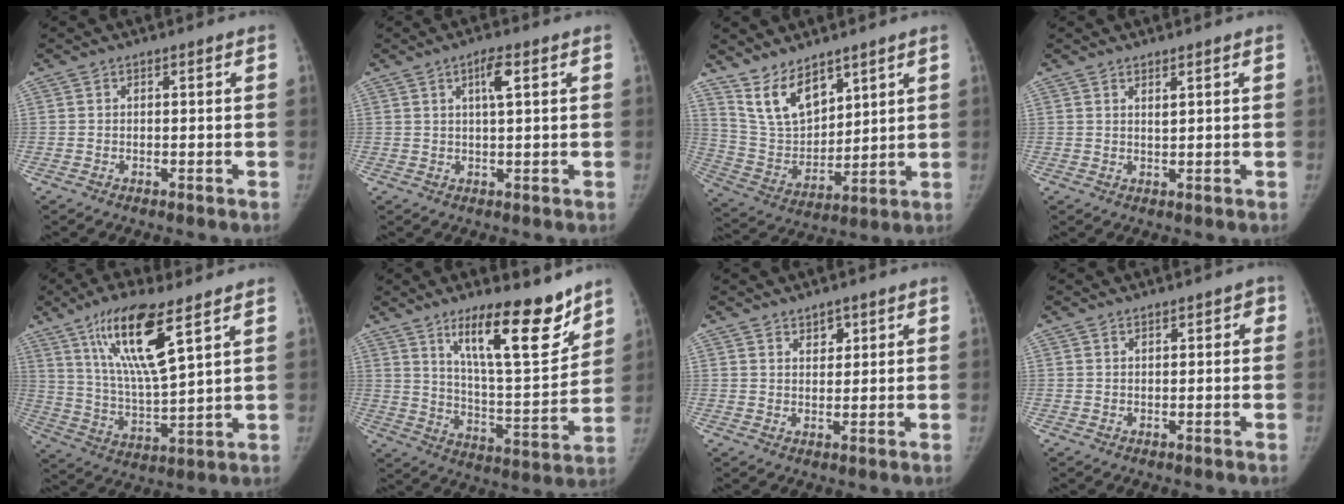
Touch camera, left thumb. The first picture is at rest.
{"total": 4.0, "force": [1.6, 0.8, 3.6], "torque": [-0.065, 0.000, 0.028]}
{"total": 11.9, "force": [8.4, 5.8, 6.0], "torque": [-0.087, -0.051, 0.183]}
{"total": 1.4, "force": [0.9, 0.2, 1.0], "torque": [-0.017, -0.009, 0.019]}
{"total": 16.1, "force": [8.7, 3.7, 13.0], "torque": [-0.241, -0.043, 0.170]}
{"total": 18.0, "force": [12.0, 4.7, 12.6], "torque": [-0.158, -0.088, 0.203]}
{"total": 2.8, "force": [1.8, 1.8, 1.3], "torque": [-0.004, -0.012, 0.032]}
{"total": 1.8, "force": [0.9, 1.0, 1.3], "torque": [-0.001, 0.001, 0.010]}